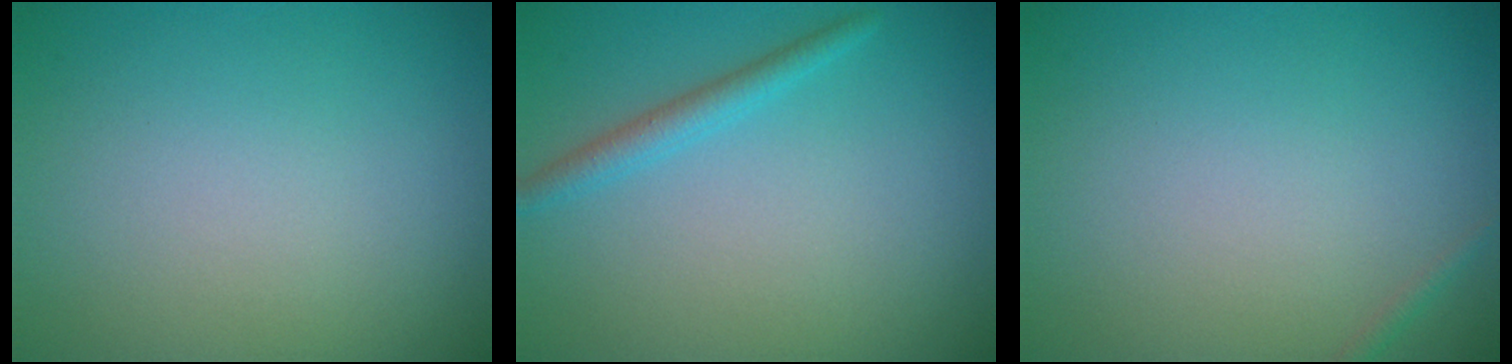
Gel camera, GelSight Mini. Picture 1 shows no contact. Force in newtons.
{"total": 1.8, "press": 1.8, "slide": 0.1}
{"total": 0.5, "press": 0.5, "slide": 0.0}